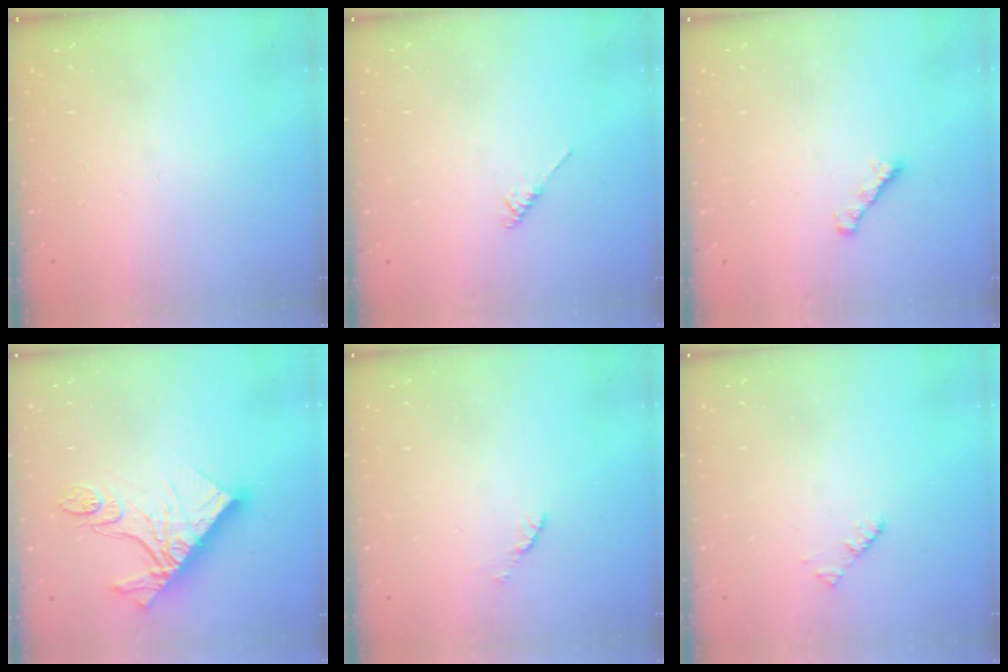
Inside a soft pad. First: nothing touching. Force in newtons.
{"total": 3.3, "press": 3.2, "slide": 0.6}
{"total": 1.8, "press": 1.7, "slide": 0.6}
{"total": 15.3, "press": 15.3, "slide": 1.3}
{"total": 2.8, "press": 2.7, "slide": 0.4}
{"total": 1.9, "press": 1.9, "slide": 0.3}